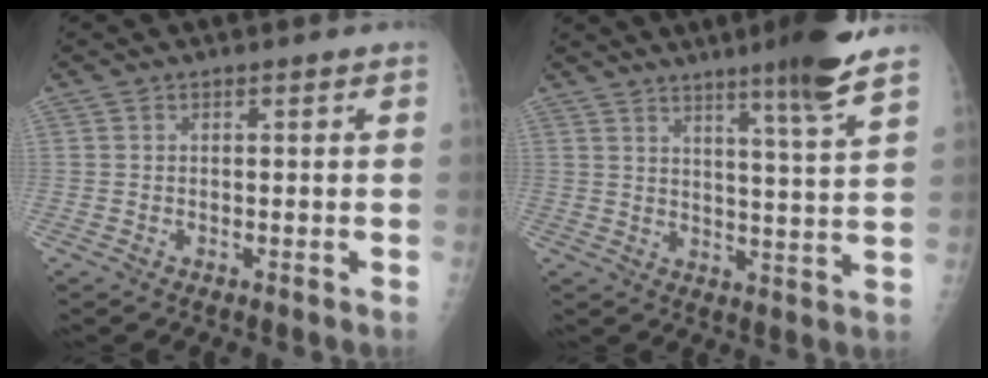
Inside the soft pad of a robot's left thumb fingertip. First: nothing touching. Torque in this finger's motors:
{"motor_torque": [1.55, 0.31, 0.99, -0.80, 0.05]}